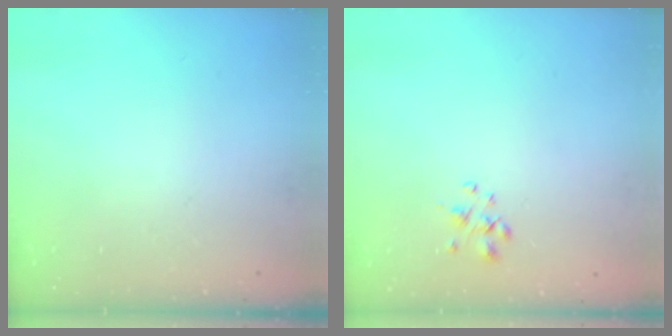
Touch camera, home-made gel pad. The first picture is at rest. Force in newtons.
{"total": 1.9, "press": 1.7, "slide": 0.8}